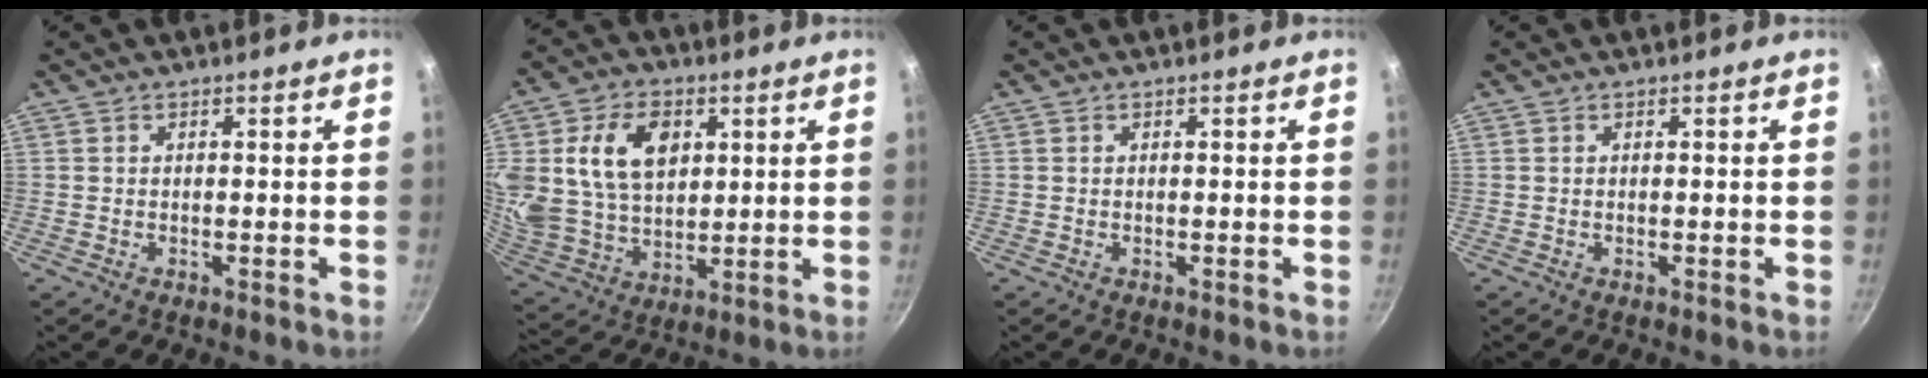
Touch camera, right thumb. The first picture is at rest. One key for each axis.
{"total": 17.7, "fx": 5.0, "fy": 12.5, "fz": 11.5, "tx": -0.206, "ty": -0.011, "tz": 0.101}
{"total": 0.0}
{"total": 0.0}